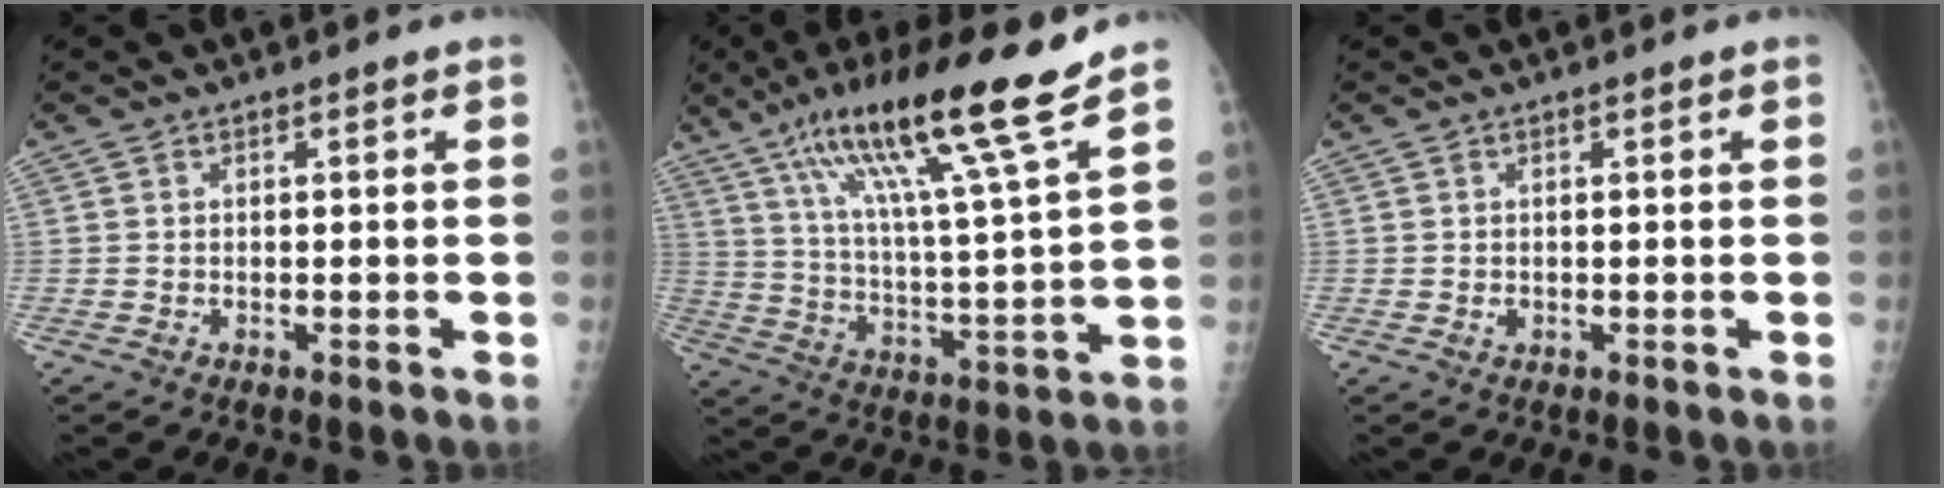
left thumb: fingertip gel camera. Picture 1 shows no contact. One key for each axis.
{"total": 18.9, "fx": 12.8, "fy": 0.3, "fz": 13.8, "tx": -0.225, "ty": -0.056, "tz": 0.217}
{"total": 0.8, "fx": 0.0, "fy": 0.6, "fz": 0.4, "tx": -0.003, "ty": 0.001, "tz": 0.002}